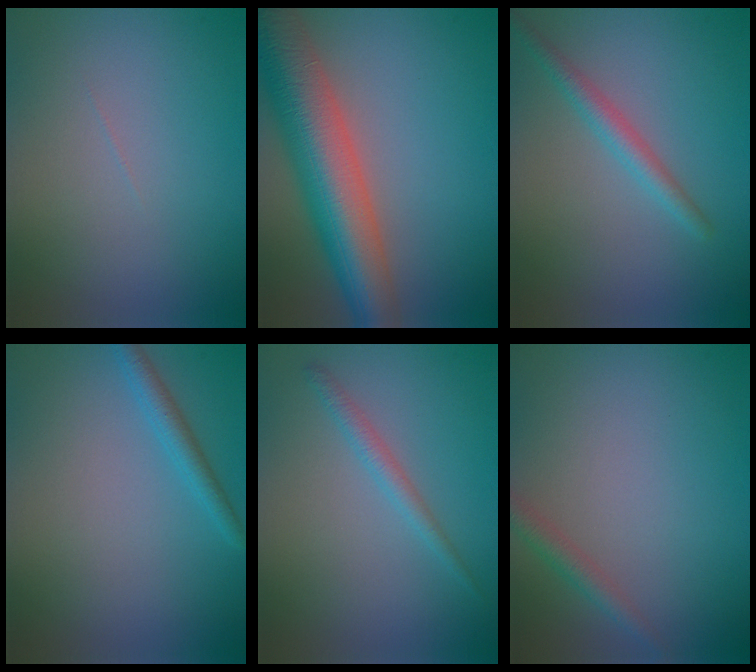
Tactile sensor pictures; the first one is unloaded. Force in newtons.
{"total": 10.0, "press": 10.0, "slide": 0.4}
{"total": 2.1, "press": 2.1, "slide": 0.0}
{"total": 1.9, "press": 1.9, "slide": 0.2}
{"total": 1.6, "press": 1.6, "slide": 0.2}
{"total": 1.7, "press": 1.7, "slide": 0.1}